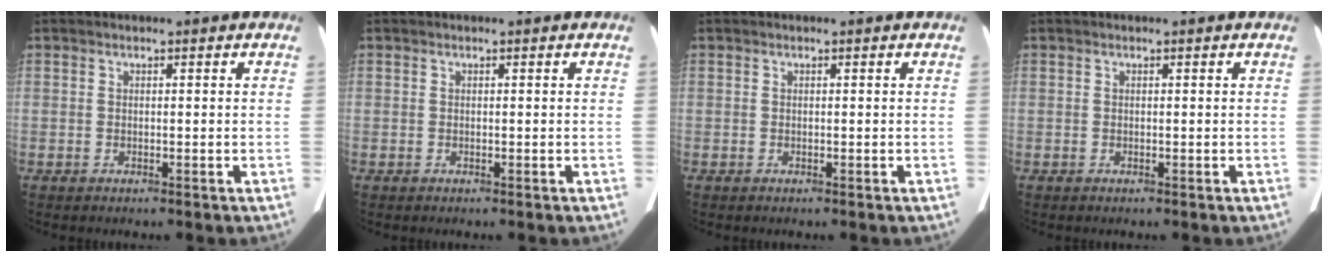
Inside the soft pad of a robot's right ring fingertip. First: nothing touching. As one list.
[{"total": 0.0}, {"total": 0.0}, {"total": 0.0}]